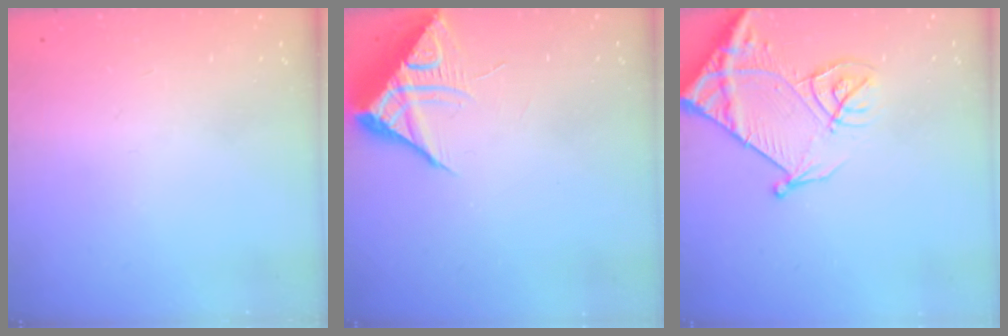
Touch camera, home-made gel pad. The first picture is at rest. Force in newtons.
{"total": 9.7, "press": 9.7, "slide": 0.5}
{"total": 13.7, "press": 13.6, "slide": 1.6}